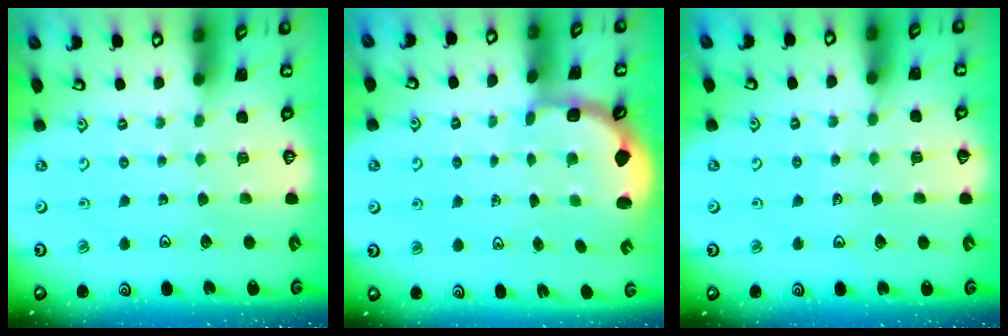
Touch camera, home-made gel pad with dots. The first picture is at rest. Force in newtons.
{"total": 2.9, "press": 1.9, "slide": 2.2}
{"total": 3.2, "press": 3.1, "slide": 0.4}